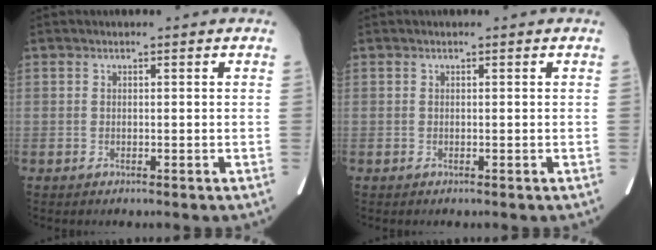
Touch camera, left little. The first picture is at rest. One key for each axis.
{"total": 0.0}